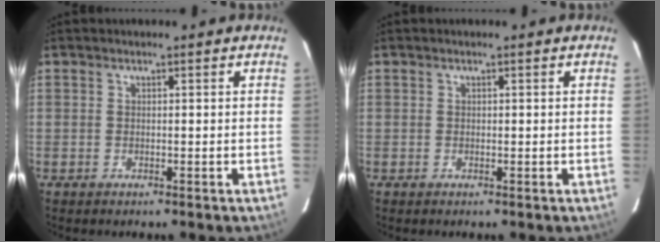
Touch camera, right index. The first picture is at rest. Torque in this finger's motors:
{"motor_torque": [0.25, 0.20, -0.01, 0.01]}